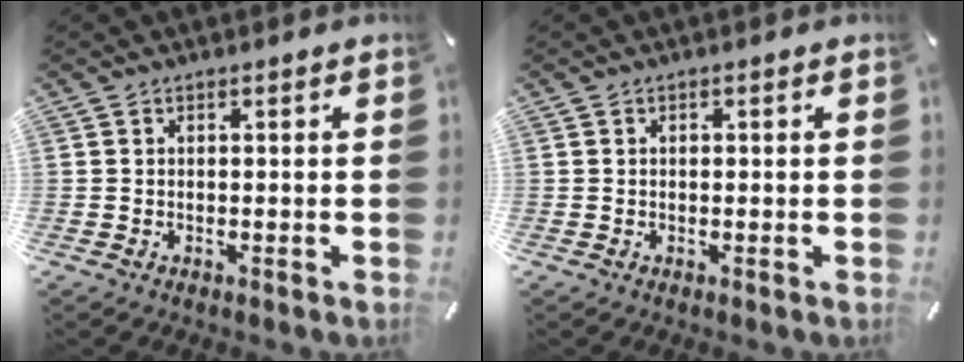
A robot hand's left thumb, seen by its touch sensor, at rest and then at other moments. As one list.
[{"total": 0.6, "force": [0.0, 0.4, 0.5], "torque": [-0.010, 0.000, -0.001]}]